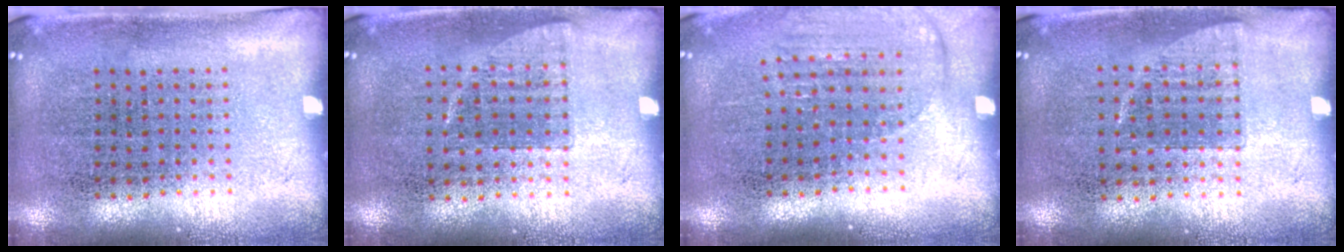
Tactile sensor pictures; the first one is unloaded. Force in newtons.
{"total": 0.7, "press": 0.7, "slide": 0.2}
{"total": 1.4, "press": 1.2, "slide": 0.6}
{"total": 0.7, "press": 0.7, "slide": 0.2}